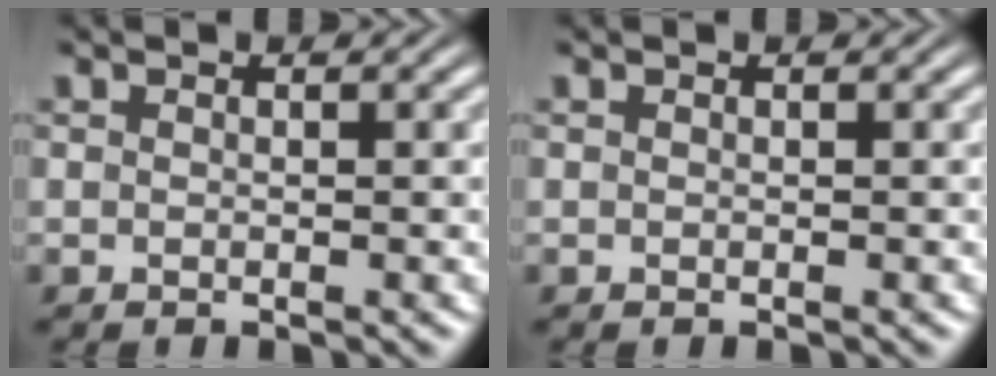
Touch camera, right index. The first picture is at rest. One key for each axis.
{"total": 0.0}